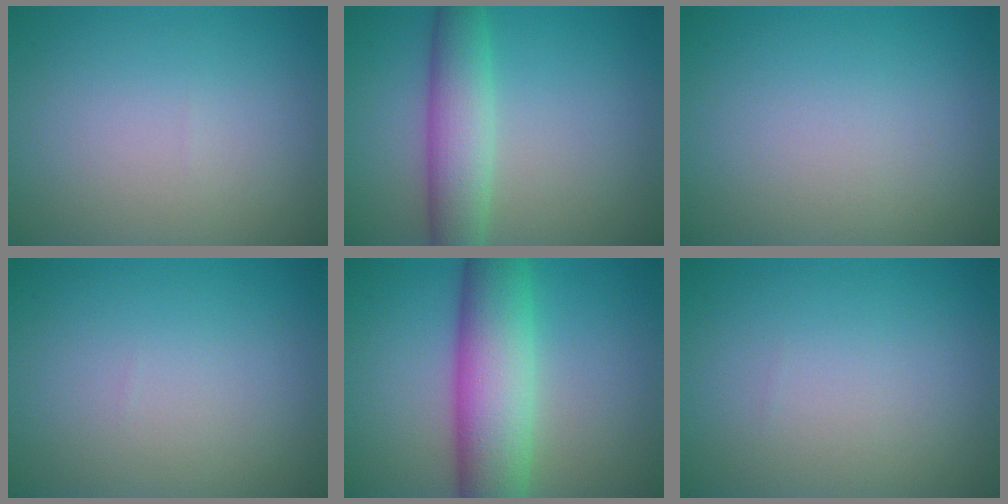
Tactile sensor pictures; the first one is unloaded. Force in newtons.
{"total": 5.1, "press": 5.1, "slide": 0.4}
{"total": 0.0}
{"total": 0.0}
{"total": 8.8, "press": 8.8, "slide": 0.2}
{"total": 0.0}